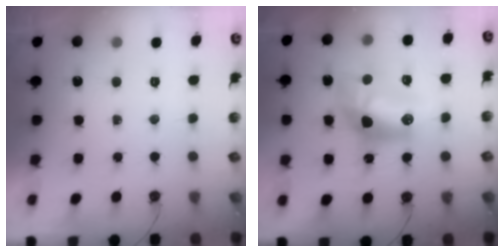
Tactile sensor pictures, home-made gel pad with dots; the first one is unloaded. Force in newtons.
{"total": 13.5, "press": 13.4, "slide": 1.1}